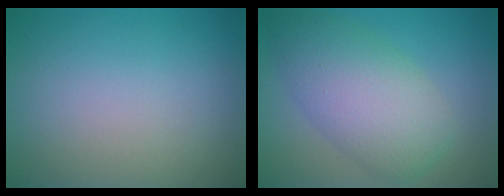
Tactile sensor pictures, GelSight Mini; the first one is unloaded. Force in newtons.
{"total": 6.9, "press": 6.9, "slide": 0.3}